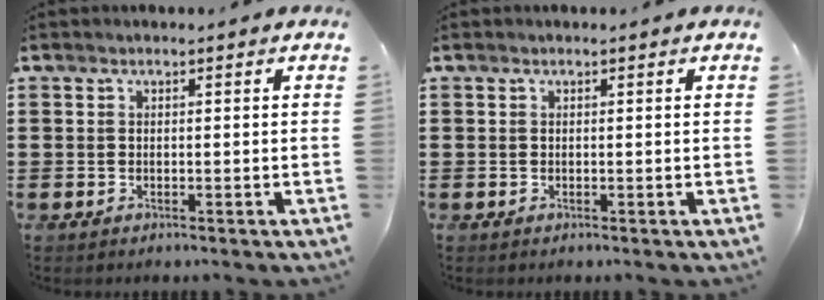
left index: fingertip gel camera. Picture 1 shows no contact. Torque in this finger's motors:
{"motor_torque": [0.29, -0.51, 0.17, 0.02]}